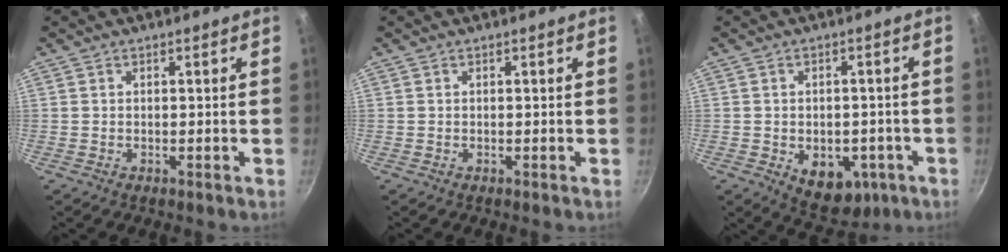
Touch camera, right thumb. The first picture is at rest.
{"total": 0.0}
{"total": 10.3, "force": [-3.5, 6.9, 6.8], "torque": [-0.056, 0.002, -0.030]}